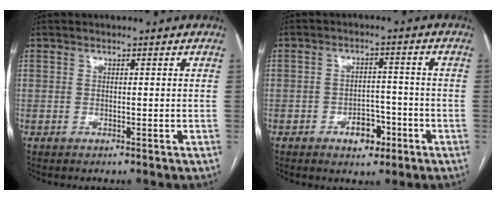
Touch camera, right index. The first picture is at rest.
{"total": 4.9, "force": [-2.4, 3.0, 3.0], "torque": [-0.036, 0.011, -0.034]}